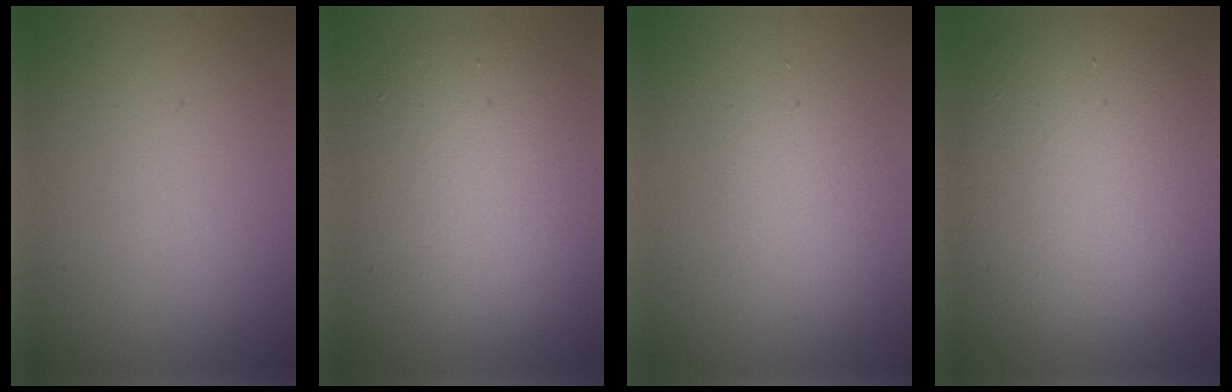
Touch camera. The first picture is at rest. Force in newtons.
{"total": 7.7, "press": 7.7, "slide": 0.7}
{"total": 2.1, "press": 2.1, "slide": 0.2}
{"total": 11.8, "press": 11.8, "slide": 0.8}